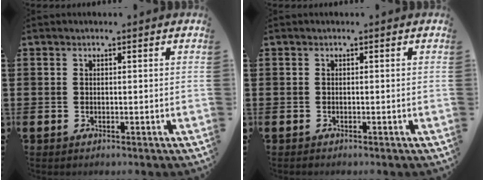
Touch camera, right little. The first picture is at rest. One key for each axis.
{"total": 0.0}